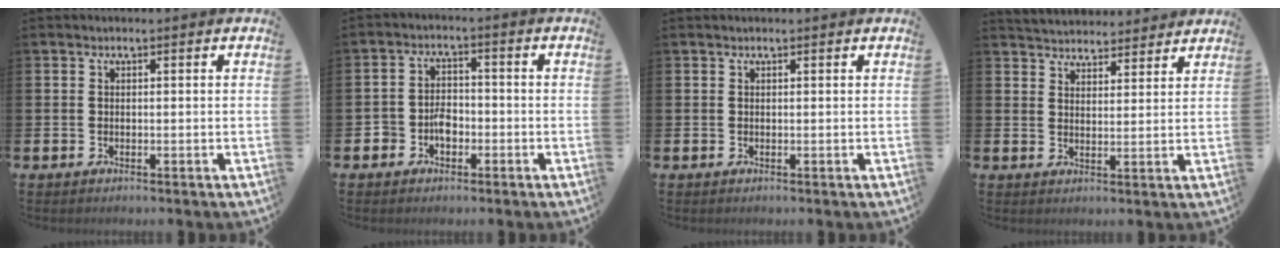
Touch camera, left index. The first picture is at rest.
{"total": 3.2, "force": [-1.5, 2.4, 1.5], "torque": [-0.024, 0.004, -0.034]}
{"total": 0.0}
{"total": 4.5, "force": [4.4, 0.8, -0.5], "torque": [-0.003, -0.028, 0.079]}